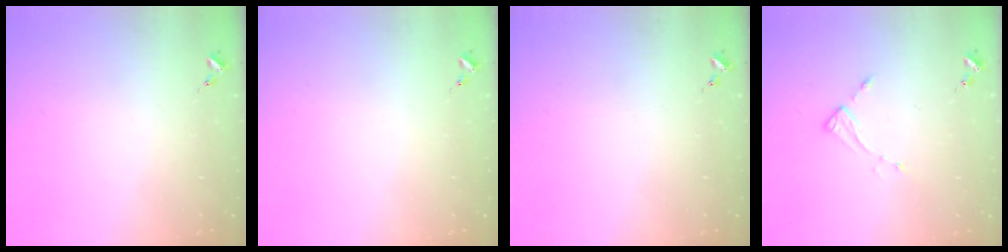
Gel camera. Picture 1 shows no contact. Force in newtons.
{"total": 0.0}
{"total": 0.0}
{"total": 3.9, "press": 3.9, "slide": 0.2}